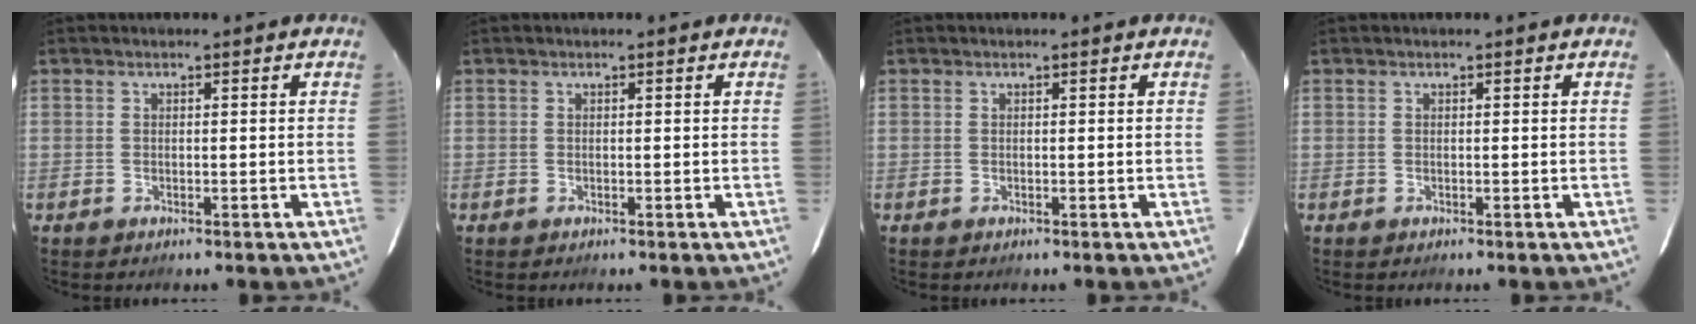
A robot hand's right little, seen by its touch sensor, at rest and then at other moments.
{"total": 0.0}
{"total": 0.0}
{"total": 0.0}